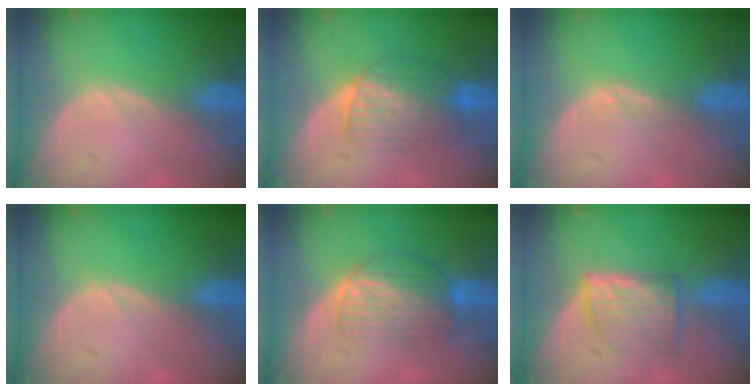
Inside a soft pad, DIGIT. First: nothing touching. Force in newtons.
{"total": 6.4, "press": 6.3, "slide": 1.1}
{"total": 1.1, "press": 1.1, "slide": 0.1}
{"total": 0.0}
{"total": 6.7, "press": 6.4, "slide": 1.8}
{"total": 6.1, "press": 5.8, "slide": 1.7}